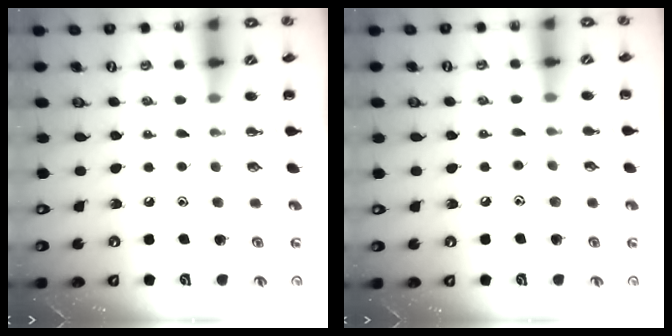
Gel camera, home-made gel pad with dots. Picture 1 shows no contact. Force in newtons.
{"total": 6.2, "press": 6.0, "slide": 1.5}